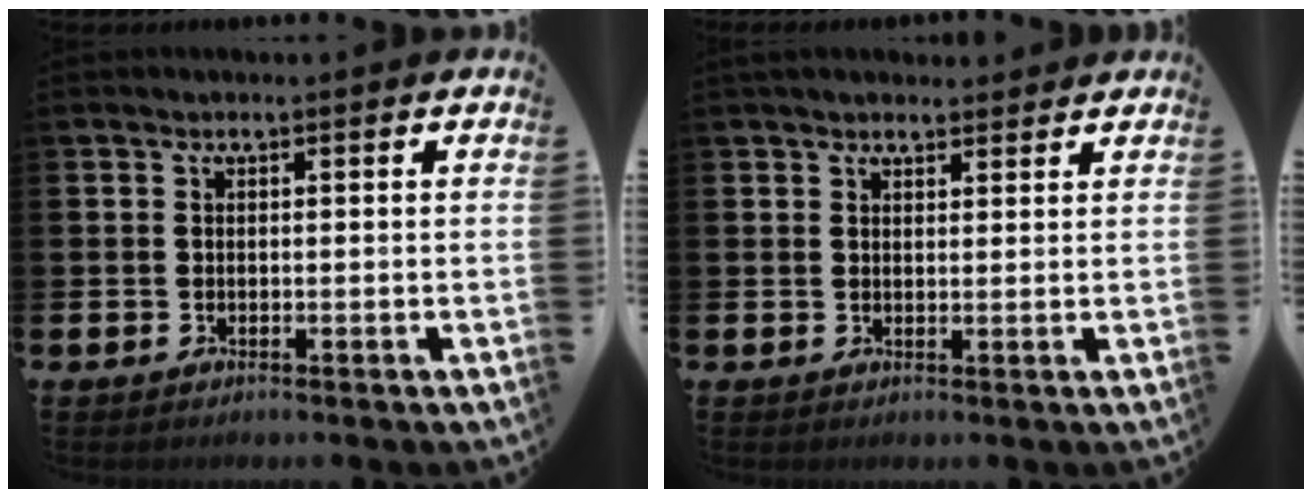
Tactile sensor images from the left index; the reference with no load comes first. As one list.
[{"total": 2.4, "force": [2.3, 0.7, 0.3], "torque": [0.000, -0.008, 0.039]}]